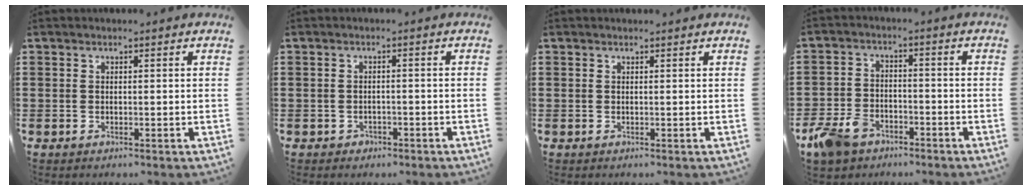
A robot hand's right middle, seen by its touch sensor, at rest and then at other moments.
{"total": 1.1, "force": [-0.9, 0.7, 0.2], "torque": [-0.007, 0.000, -0.020]}
{"total": 0.0}
{"total": 5.9, "force": [-4.3, 3.2, 2.3], "torque": [-0.074, 0.006, -0.091]}